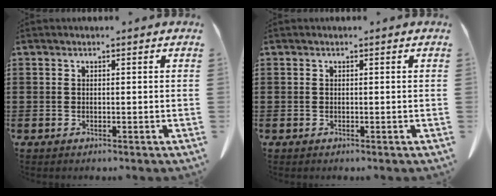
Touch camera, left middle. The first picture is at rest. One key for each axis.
{"total": 0.0}